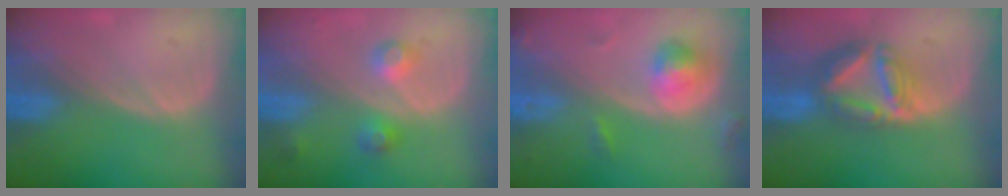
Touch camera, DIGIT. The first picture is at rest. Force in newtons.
{"total": 3.8, "press": 3.8, "slide": 0.1}
{"total": 4.7, "press": 4.7, "slide": 0.4}
{"total": 8.0, "press": 6.9, "slide": 4.0}